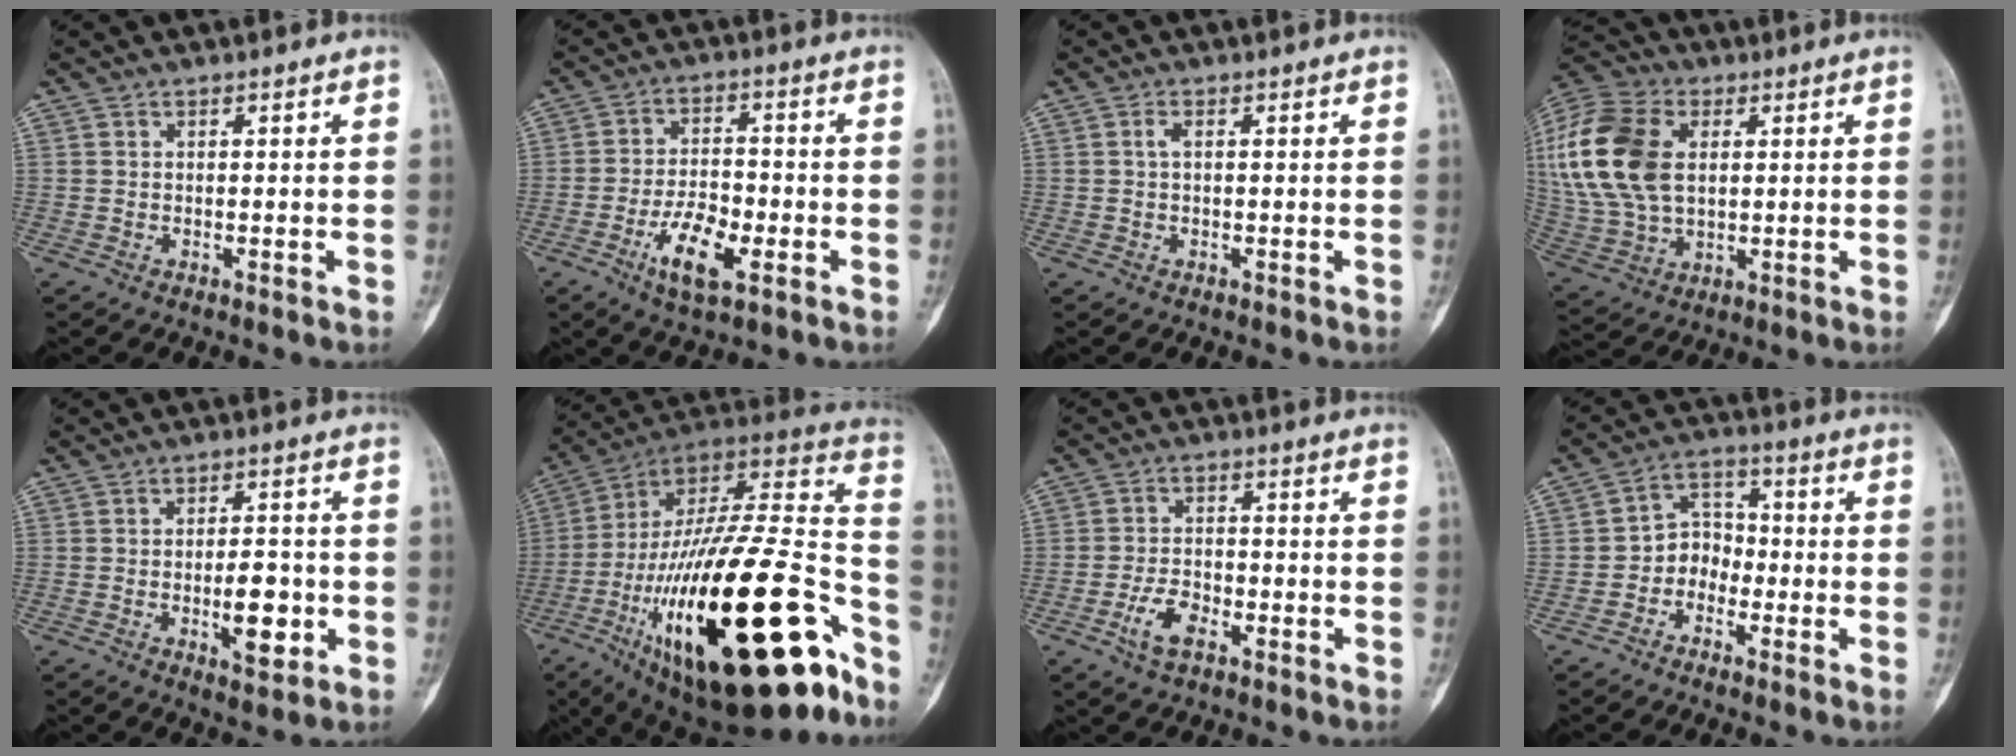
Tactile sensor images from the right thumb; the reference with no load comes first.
{"total": 9.3, "force": [-3.8, 3.9, 7.6], "torque": [-0.133, 0.014, -0.067]}
{"total": 1.0, "force": [0.1, 0.4, 0.9], "torque": [-0.023, 0.000, 0.000]}
{"total": 22.7, "force": [4.6, 14.8, 16.6], "torque": [-0.375, 0.007, 0.088]}
{"total": 7.9, "force": [-1.9, 3.6, 6.8], "torque": [-0.082, 0.008, -0.022]}
{"total": 42.4, "force": [-17.5, 15.3, 35.4], "torque": [-0.544, 0.053, -0.277]}
{"total": 5.9, "force": [-2.9, 3.0, 4.1], "torque": [-0.076, 0.016, -0.055]}
{"total": 6.1, "force": [-2.4, 5.0, 2.6], "torque": [-0.006, 0.033, -0.057]}